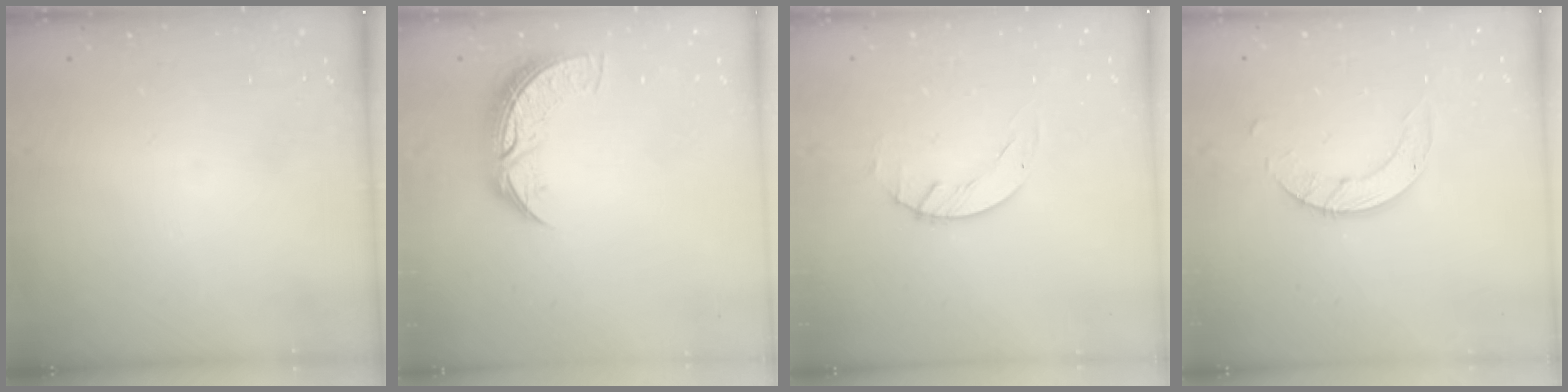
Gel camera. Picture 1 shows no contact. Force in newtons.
{"total": 7.9, "press": 7.9, "slide": 0.6}
{"total": 0.6, "press": 0.6, "slide": 0.1}
{"total": 6.5, "press": 6.5, "slide": 0.5}